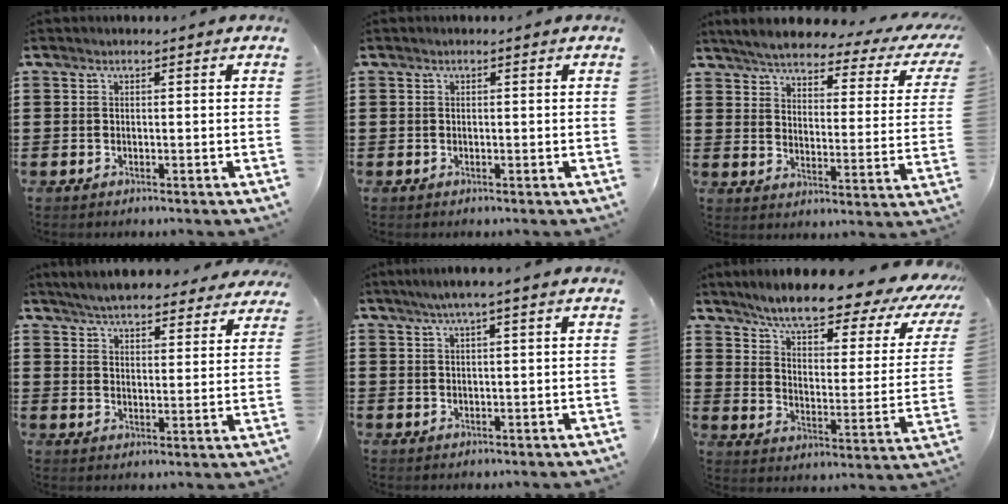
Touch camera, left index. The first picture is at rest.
{"total": 0.0}
{"total": 4.3, "force": [3.9, 0.3, 1.8], "torque": [-0.058, -0.025, 0.060]}
{"total": 5.3, "force": [5.2, 0.3, 1.0], "torque": [-0.042, -0.021, 0.094]}
{"total": 2.5, "force": [1.3, -0.1, 2.1], "torque": [-0.041, 0.000, 0.021]}
{"total": 7.7, "force": [6.6, 0.4, 3.9], "torque": [-0.090, -0.050, 0.103]}